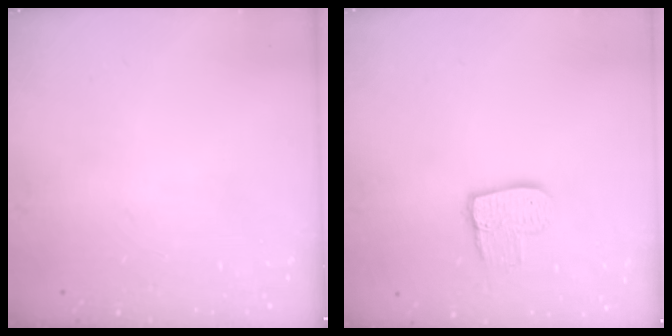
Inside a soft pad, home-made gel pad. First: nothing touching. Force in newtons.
{"total": 8.9, "press": 8.8, "slide": 0.5}